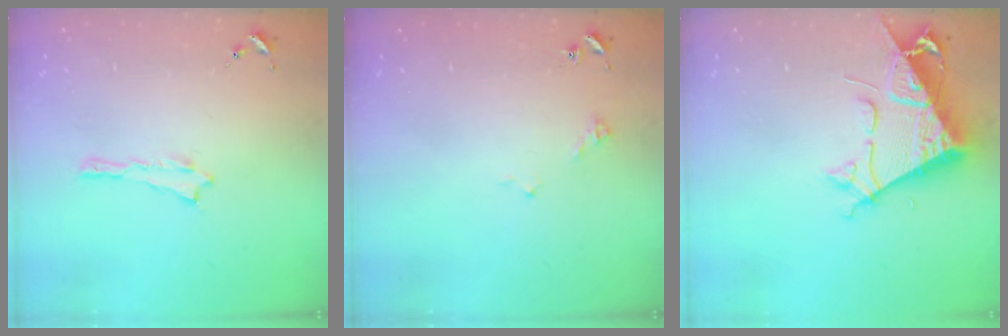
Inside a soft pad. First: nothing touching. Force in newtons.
{"total": 2.9, "press": 2.9, "slide": 0.3}
{"total": 8.8, "press": 8.8, "slide": 1.1}